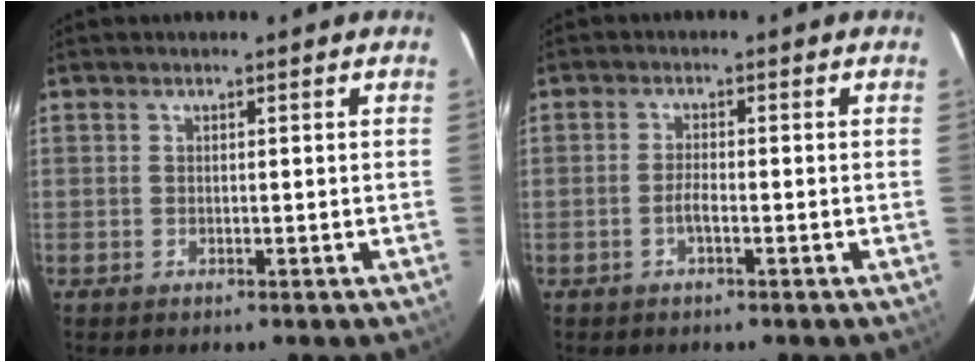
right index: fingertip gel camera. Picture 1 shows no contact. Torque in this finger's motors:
{"motor_torque": [0.31, -0.23, 0.16, 0.04]}